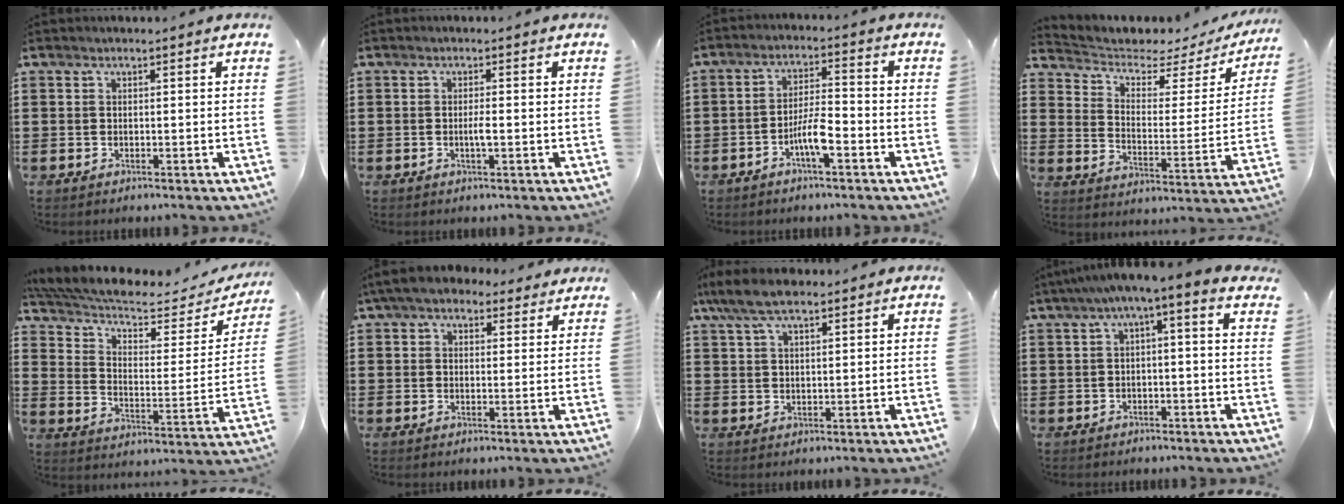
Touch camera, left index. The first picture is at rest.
{"total": 2.1, "force": [-0.4, 0.3, 2.0], "torque": [-0.038, -0.001, -0.009]}
{"total": 5.5, "force": [-2.9, 1.1, 4.6], "torque": [-0.089, 0.005, -0.055]}
{"total": 3.5, "force": [2.4, 1.8, 1.7], "torque": [-0.052, -0.020, 0.034]}
{"total": 6.6, "force": [5.4, 1.8, 3.3], "torque": [-0.091, -0.035, 0.090]}
{"total": 5.2, "force": [4.2, 2.1, 2.3], "torque": [-0.059, 0.001, 0.079]}
{"total": 6.3, "force": [4.4, 2.0, 4.0], "torque": [-0.087, 0.001, 0.083]}
{"total": 2.9, "force": [-1.1, 0.1, 2.6], "torque": [-0.049, -0.001, -0.027]}